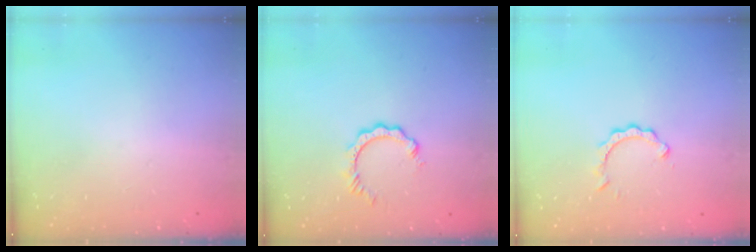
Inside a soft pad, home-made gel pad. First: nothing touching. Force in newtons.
{"total": 2.9, "press": 2.9, "slide": 0.4}
{"total": 2.8, "press": 2.8, "slide": 0.3}